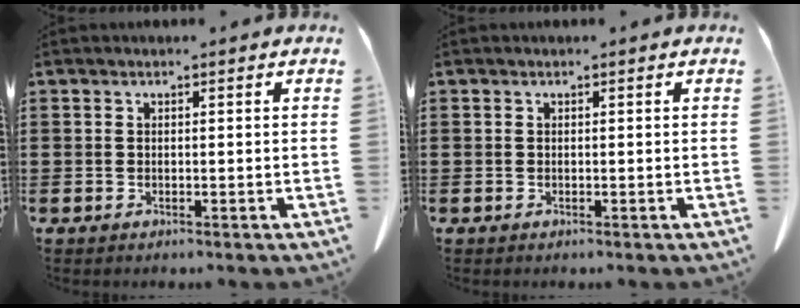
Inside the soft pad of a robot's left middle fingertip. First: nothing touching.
{"total": 0.0}